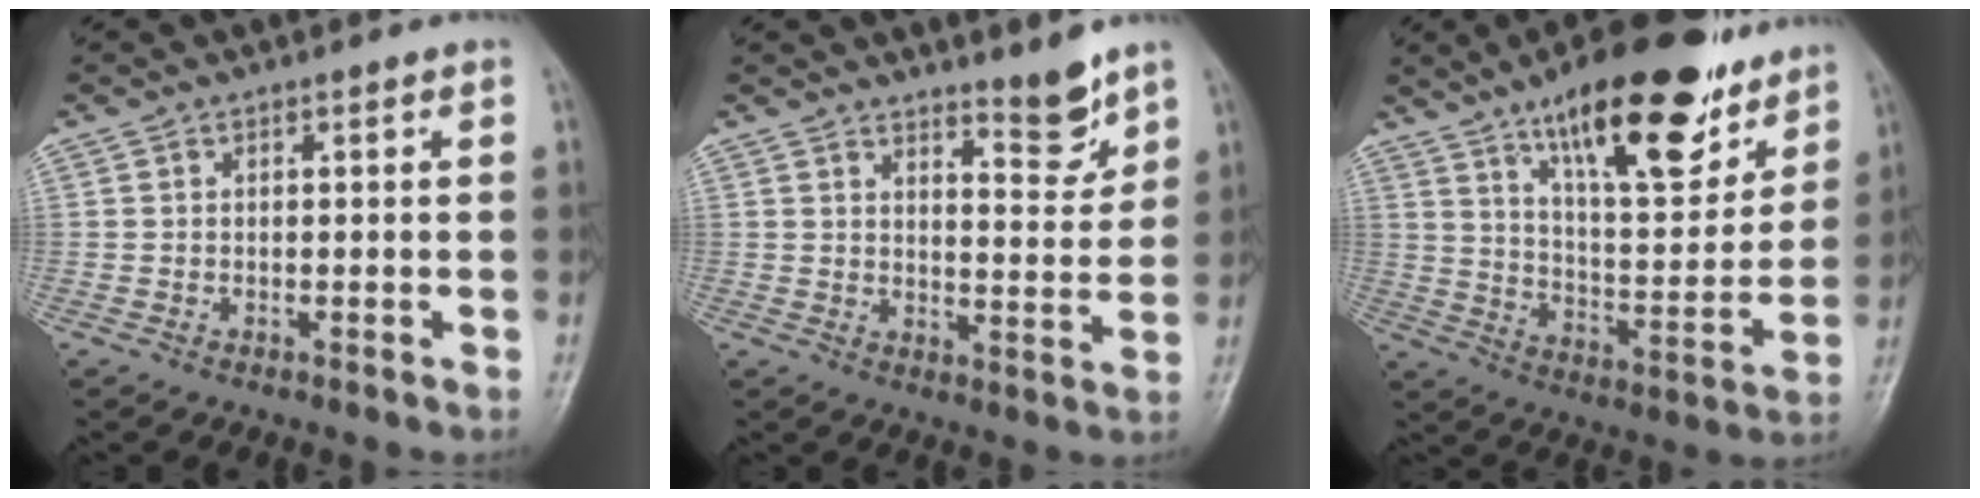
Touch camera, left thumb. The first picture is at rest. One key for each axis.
{"total": 6.1, "fx": 5.0, "fy": 1.2, "fz": 3.2, "tx": -0.035, "ty": -0.052, "tz": 0.080}
{"total": 22.0, "fx": 14.2, "fy": 7.6, "fz": 15.1, "tx": -0.191, "ty": -0.067, "tz": 0.230}